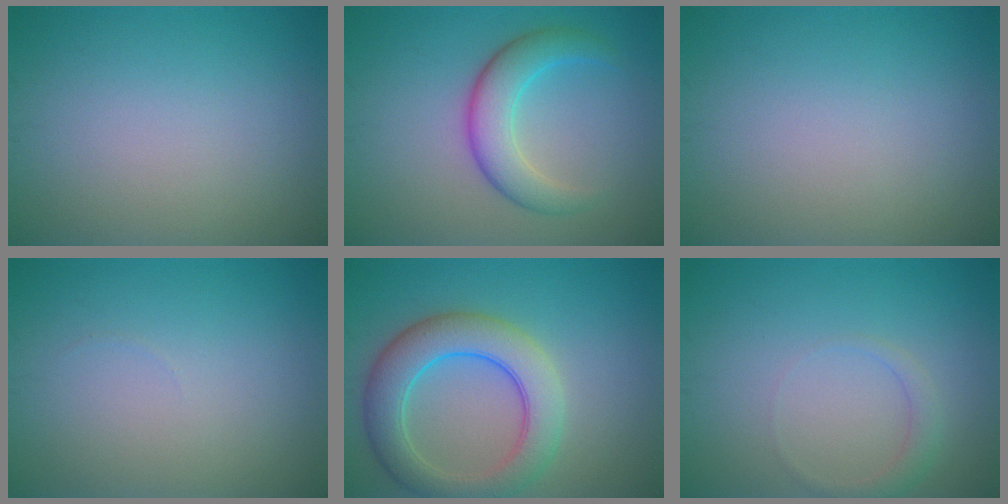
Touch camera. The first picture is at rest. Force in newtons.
{"total": 3.8, "press": 3.8, "slide": 0.0}
{"total": 0.0}
{"total": 0.0}
{"total": 6.7, "press": 6.7, "slide": 0.4}
{"total": 1.5, "press": 1.5, "slide": 0.1}